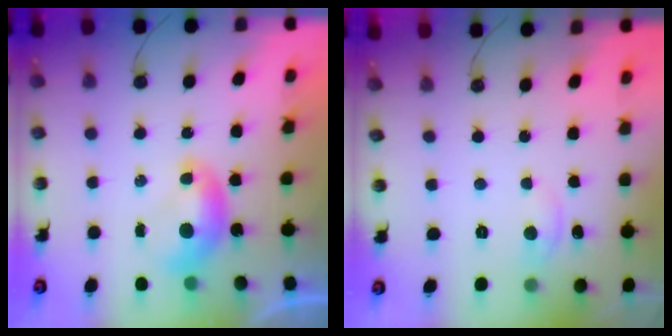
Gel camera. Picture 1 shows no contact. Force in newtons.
{"total": 1.5, "press": 1.4, "slide": 0.5}